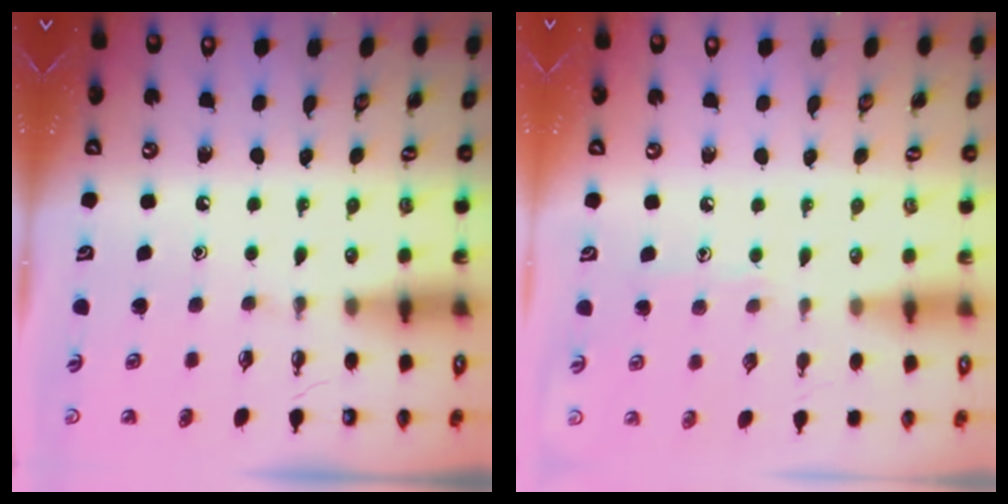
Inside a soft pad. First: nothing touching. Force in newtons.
{"total": 5.1, "press": 5.1, "slide": 0.5}